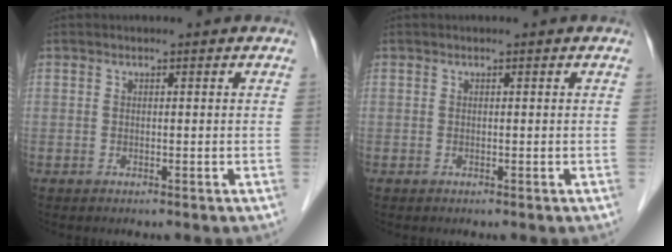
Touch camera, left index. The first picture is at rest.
{"total": 0.0}